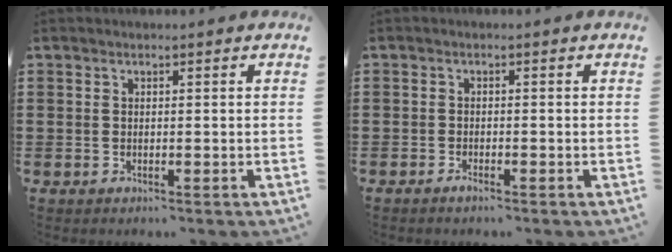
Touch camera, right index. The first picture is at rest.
{"total": 1.1, "force": [-0.9, 0.0, 0.5], "torque": [-0.013, -0.008, -0.016]}